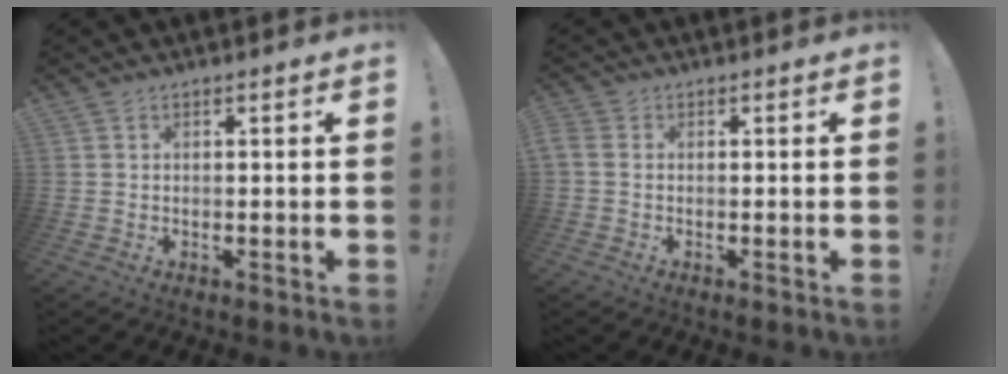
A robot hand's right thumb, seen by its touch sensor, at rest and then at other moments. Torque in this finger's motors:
{"motor_torque": [-0.20, 0.13, -0.03, 0.05, -0.02]}